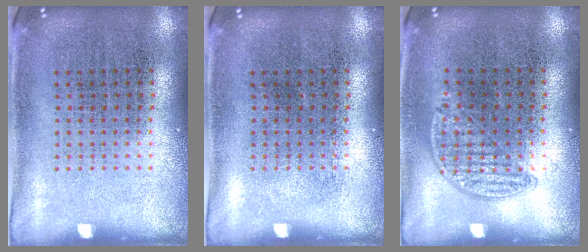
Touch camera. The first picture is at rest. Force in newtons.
{"total": 0.0}
{"total": 0.8, "press": 0.6, "slide": 0.5}